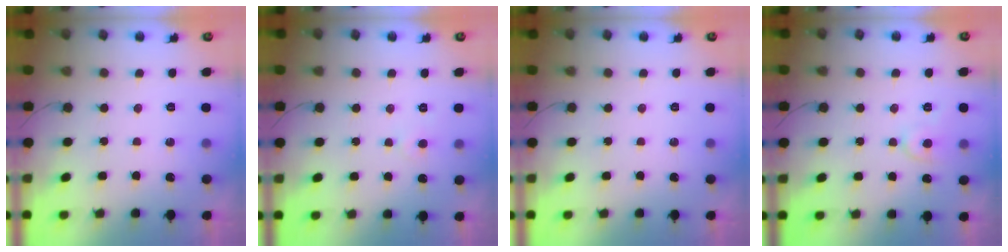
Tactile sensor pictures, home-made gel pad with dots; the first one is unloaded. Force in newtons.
{"total": 3.1, "press": 3.0, "slide": 0.4}
{"total": 0.0}
{"total": 6.3, "press": 6.3, "slide": 0.6}